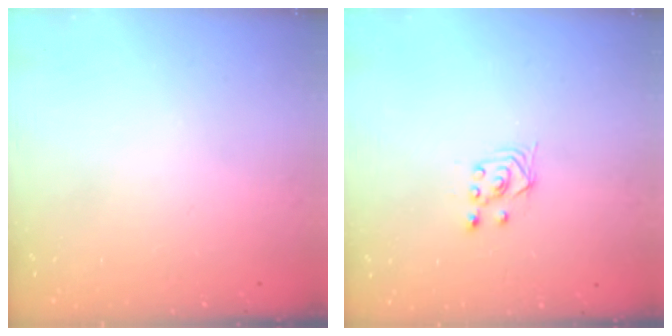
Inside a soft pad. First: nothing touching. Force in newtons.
{"total": 2.8, "press": 2.4, "slide": 1.4}